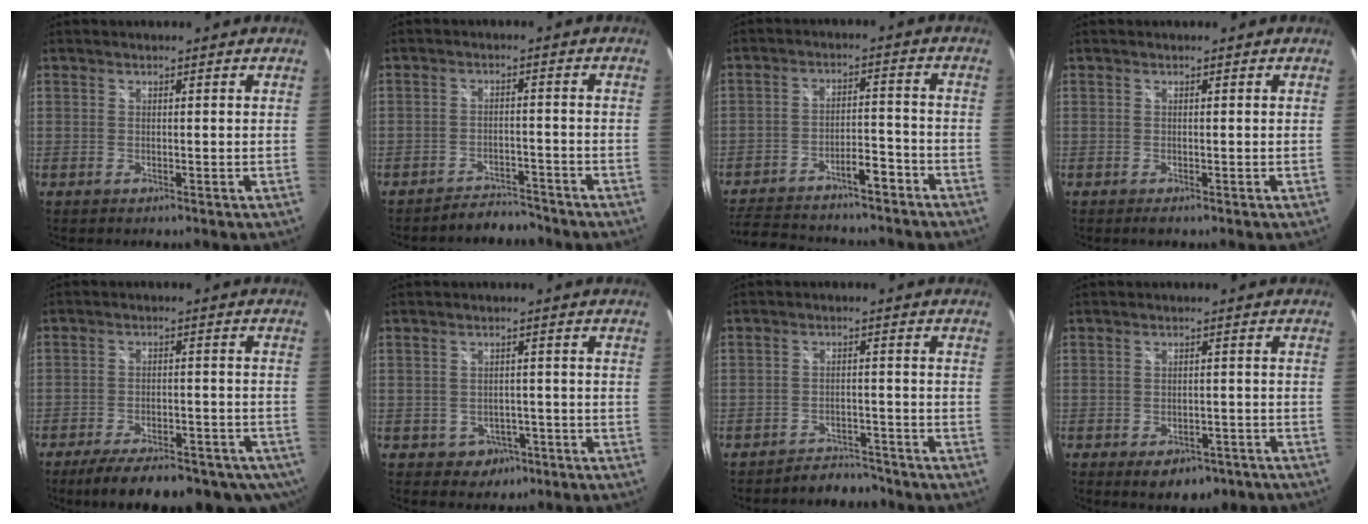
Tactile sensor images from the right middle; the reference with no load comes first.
{"total": 5.1, "force": [-5.0, 1.3, 0.2], "torque": [-0.013, 0.009, -0.070]}
{"total": 17.1, "force": [-14.1, 5.7, 7.7], "torque": [-0.151, 0.021, -0.195]}
{"total": 0.6, "force": [-0.5, 0.1, 0.4], "torque": [-0.008, -0.003, -0.008]}
{"total": 18.7, "force": [-13.8, 6.7, 10.7], "torque": [-0.185, -0.031, -0.180]}
{"total": 4.4, "force": [-2.1, 3.7, 1.1], "torque": [-0.033, 0.009, -0.017]}
{"total": 5.5, "force": [-5.2, 1.9, 0.2], "torque": [-0.011, 0.011, -0.070]}
{"total": 8.2, "force": [-5.7, 4.1, 4.3], "torque": [-0.074, -0.006, -0.062]}